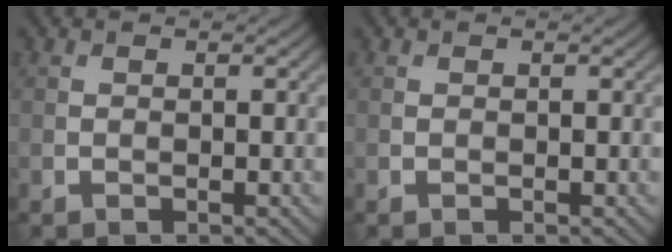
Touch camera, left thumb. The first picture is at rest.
{"total": 0.0}